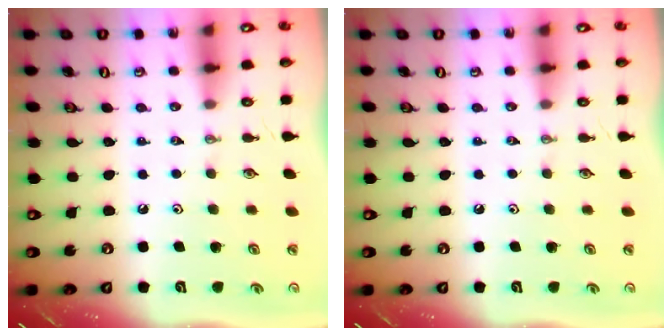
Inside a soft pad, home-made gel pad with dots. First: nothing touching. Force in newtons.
{"total": 0.0}